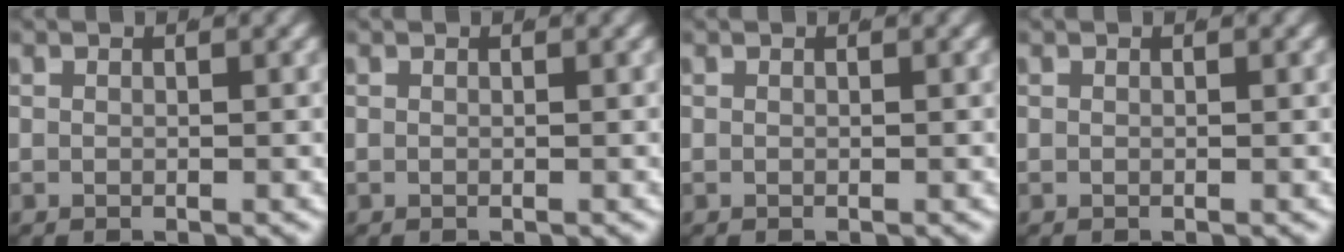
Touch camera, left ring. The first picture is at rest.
{"total": 0.0}
{"total": 0.0}
{"total": 0.0}